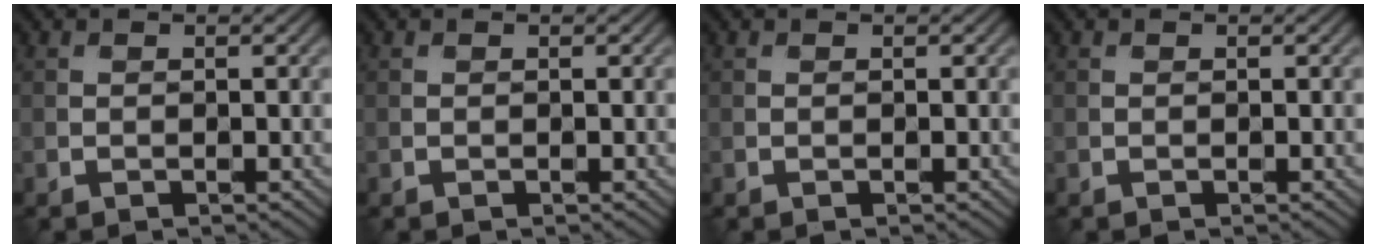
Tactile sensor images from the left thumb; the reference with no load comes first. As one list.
[{"total": 0.0}, {"total": 0.0}, {"total": 0.0}]